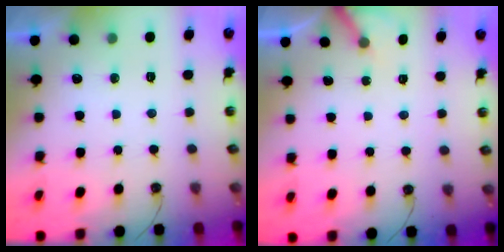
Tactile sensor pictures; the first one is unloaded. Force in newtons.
{"total": 4.0, "press": 4.0, "slide": 0.3}